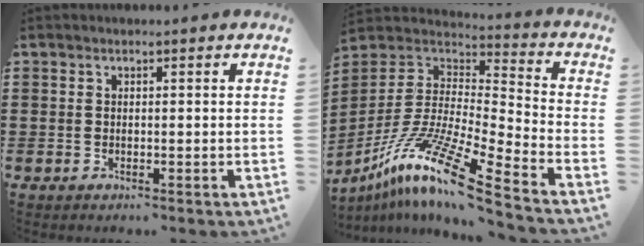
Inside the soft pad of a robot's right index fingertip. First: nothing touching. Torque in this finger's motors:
{"motor_torque": [1.03, 1.11, -0.04, 0.01]}